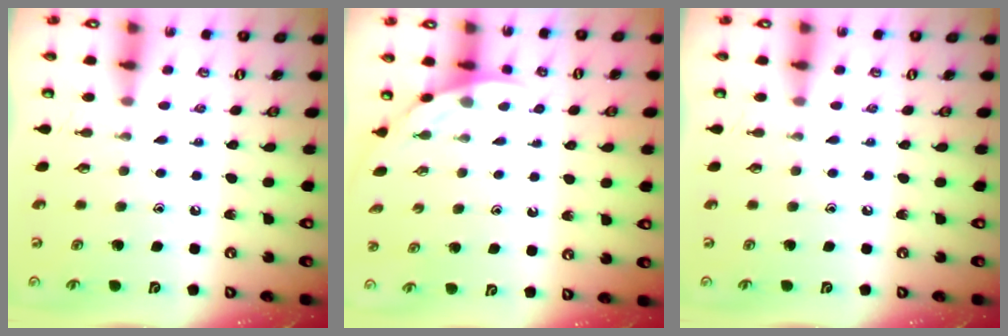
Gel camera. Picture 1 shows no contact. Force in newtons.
{"total": 2.6, "press": 2.6, "slide": 0.1}
{"total": 0.0}